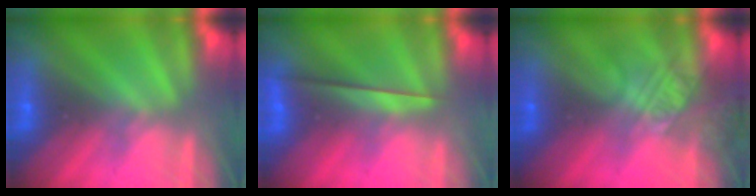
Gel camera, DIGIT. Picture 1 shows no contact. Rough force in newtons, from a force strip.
{"total": 2.3}
{"total": 2.3}